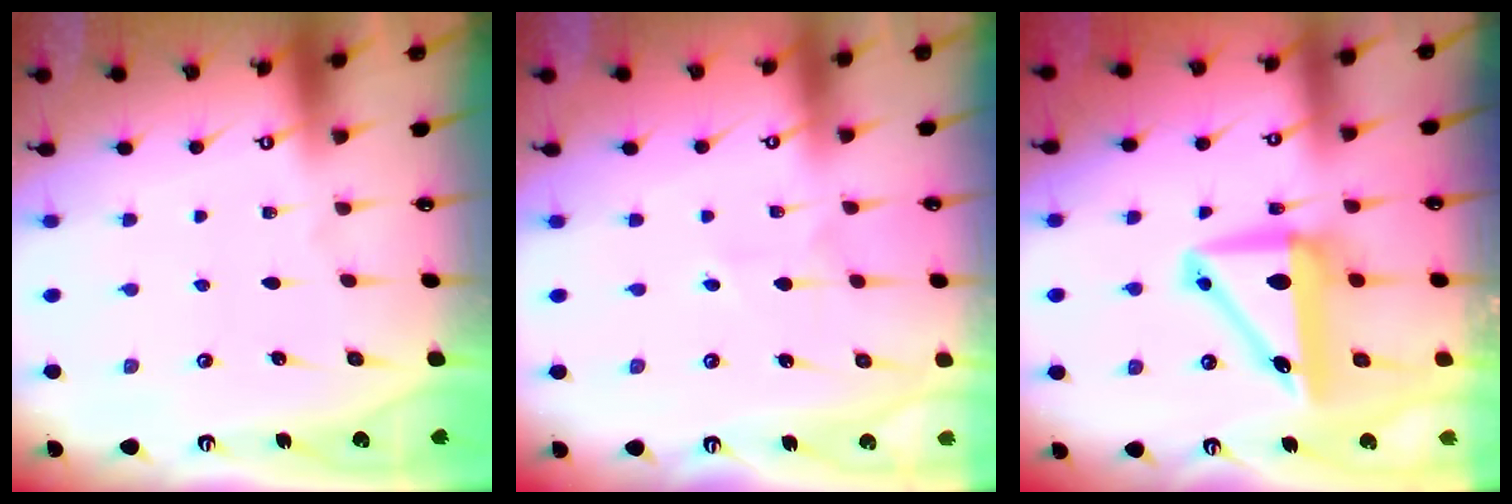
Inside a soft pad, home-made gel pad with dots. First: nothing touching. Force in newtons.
{"total": 2.1, "press": 2.1, "slide": 0.2}
{"total": 10.4, "press": 10.1, "slide": 2.5}